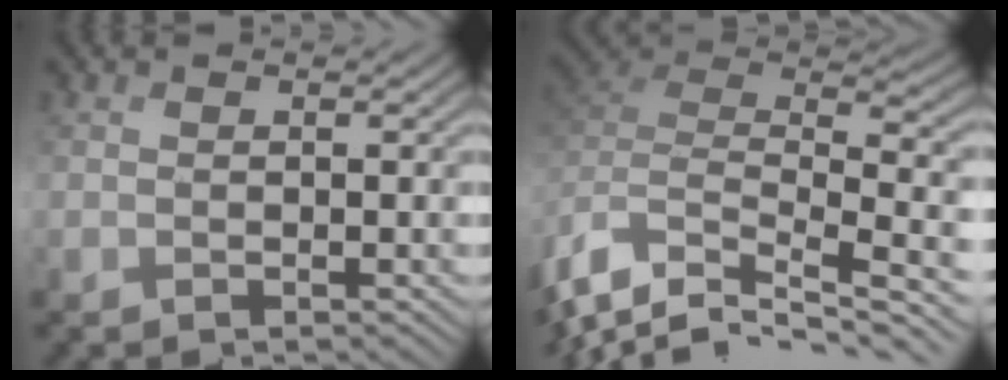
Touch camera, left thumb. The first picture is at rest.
{"total": 11.7, "force": [-7.1, 5.1, 7.8], "torque": [-0.208, -0.016, -0.115]}